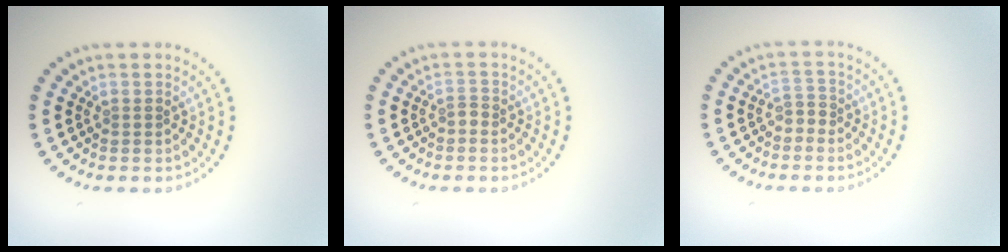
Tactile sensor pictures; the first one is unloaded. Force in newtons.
{"total": 0.8, "press": 0.5, "slide": 0.7}
{"total": 1.2, "press": 0.9, "slide": 0.8}